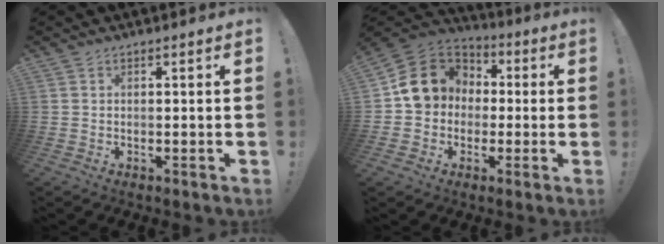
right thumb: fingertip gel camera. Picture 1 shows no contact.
{"total": 12.7, "force": [1.9, 11.1, 6.0], "torque": [-0.088, 0.012, 0.047]}